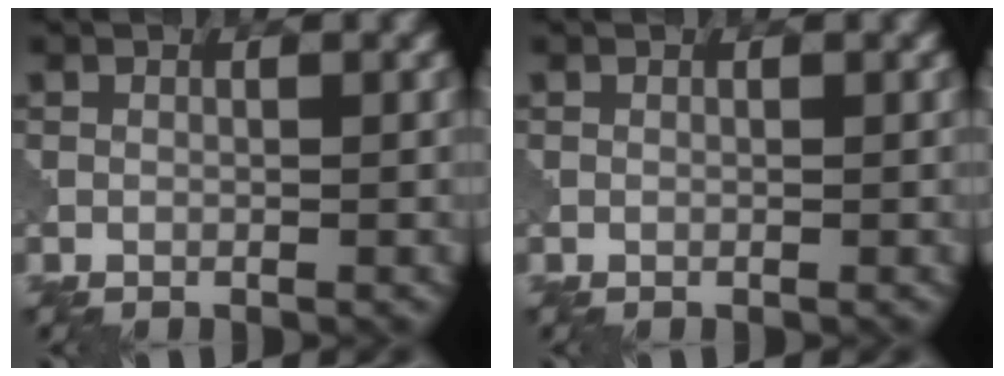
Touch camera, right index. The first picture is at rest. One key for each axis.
{"total": 0.0}